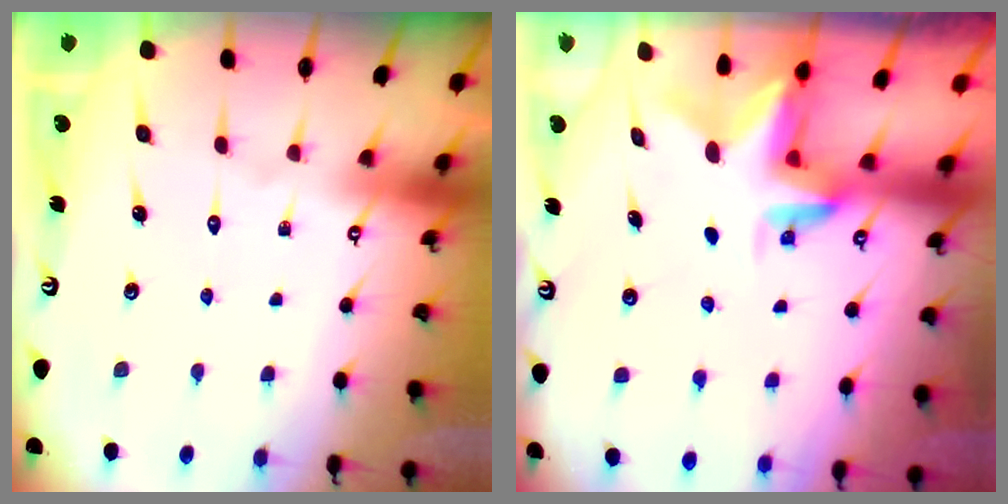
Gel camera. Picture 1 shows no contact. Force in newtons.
{"total": 3.5, "press": 3.5, "slide": 0.3}